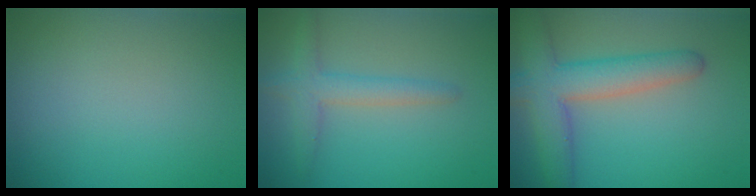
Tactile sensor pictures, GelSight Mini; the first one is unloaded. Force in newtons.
{"total": 2.6, "press": 2.6, "slide": 0.2}
{"total": 6.0, "press": 6.0, "slide": 0.4}